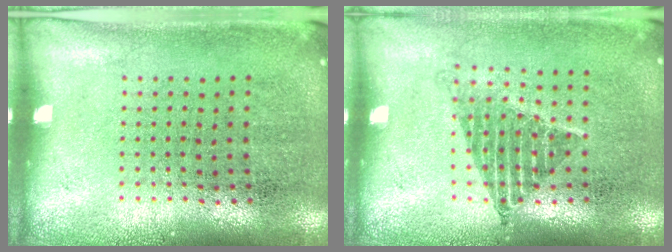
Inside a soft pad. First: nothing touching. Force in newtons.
{"total": 1.3, "press": 1.1, "slide": 0.7}